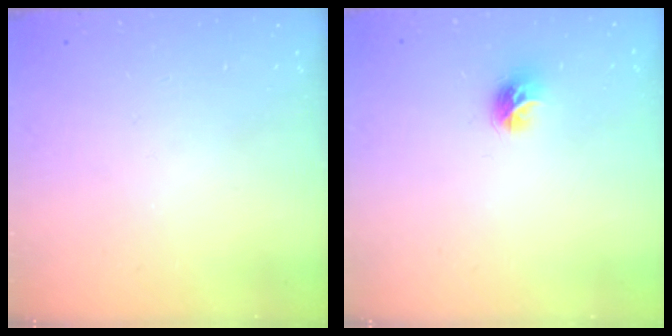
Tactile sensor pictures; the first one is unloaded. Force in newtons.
{"total": 7.5, "press": 7.5, "slide": 0.4}